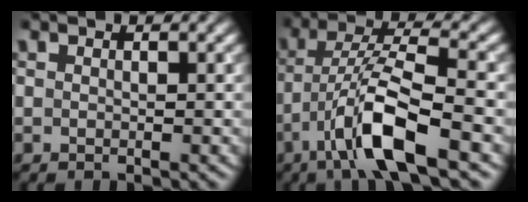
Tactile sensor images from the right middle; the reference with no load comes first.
{"total": 8.5, "force": [-4.4, 1.9, 7.1], "torque": [-0.133, 0.009, -0.085]}